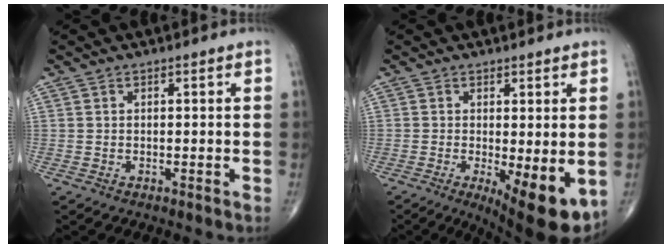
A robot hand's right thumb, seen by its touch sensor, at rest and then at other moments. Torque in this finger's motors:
{"motor_torque": [0.05, 0.80, 0.14, -0.34, 0.04]}